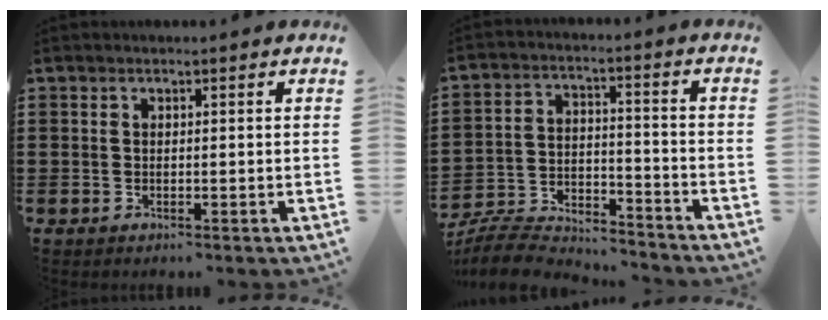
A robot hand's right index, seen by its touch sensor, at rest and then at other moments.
{"total": 6.9, "force": [-6.7, 1.1, 1.3], "torque": [-0.042, 0.001, -0.139]}